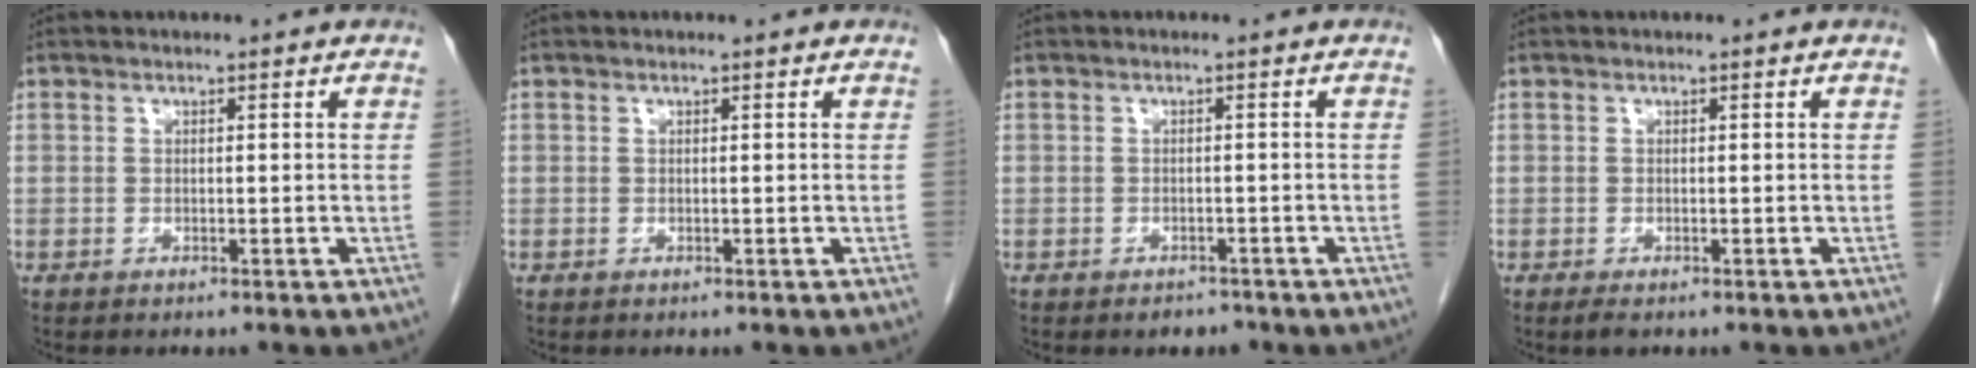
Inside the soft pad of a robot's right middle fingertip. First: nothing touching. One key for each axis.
{"total": 0.0}
{"total": 1.6, "fx": -1.3, "fy": 0.9, "fz": 0.4, "tx": -0.006, "ty": 0.002, "tz": -0.015}
{"total": 1.1, "fx": -0.7, "fy": 0.3, "fz": 0.7, "tx": -0.016, "ty": -0.003, "tz": -0.010}